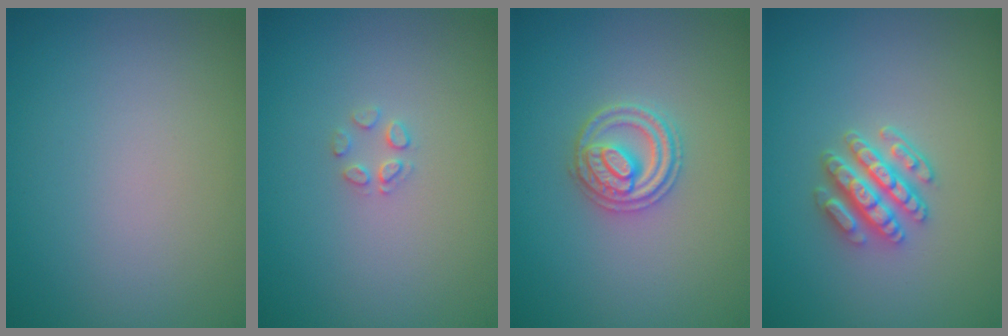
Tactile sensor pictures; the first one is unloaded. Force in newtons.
{"total": 1.2, "press": 1.2, "slide": 0.1}
{"total": 2.8, "press": 2.8, "slide": 0.4}
{"total": 3.8, "press": 3.2, "slide": 2.0}